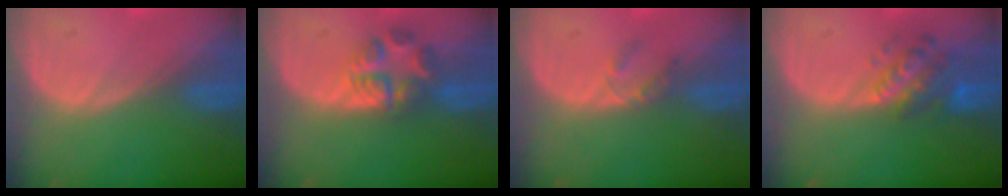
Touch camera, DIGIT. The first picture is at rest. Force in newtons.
{"total": 5.6, "press": 5.5, "slide": 1.0}
{"total": 2.3, "press": 2.0, "slide": 1.1}
{"total": 6.2, "press": 6.0, "slide": 1.5}